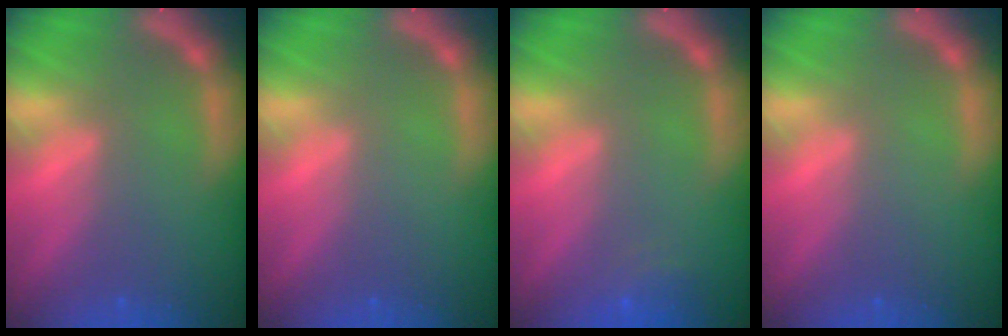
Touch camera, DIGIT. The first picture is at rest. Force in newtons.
{"total": 0.0}
{"total": 1.9}
{"total": 0.0}